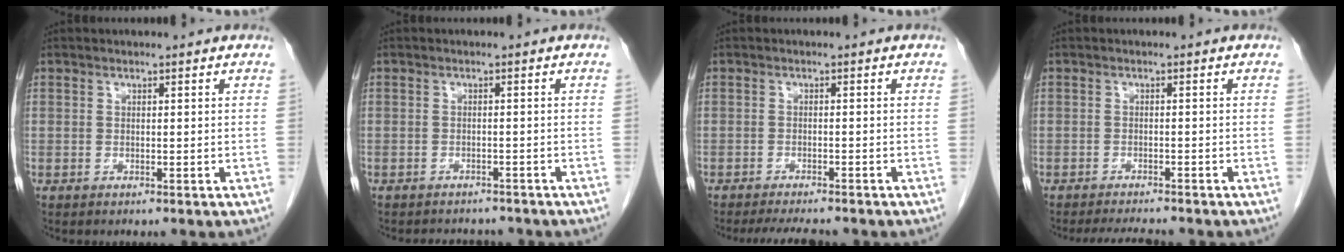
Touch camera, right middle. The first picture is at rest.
{"total": 5.3, "force": [-5.0, 1.8, 0.8], "torque": [-0.009, 0.001, -0.060]}
{"total": 6.6, "force": [-5.9, 1.1, 2.7], "torque": [-0.036, -0.011, -0.087]}
{"total": 5.0, "force": [-4.8, 0.3, 1.5], "torque": [-0.020, -0.011, -0.073]}